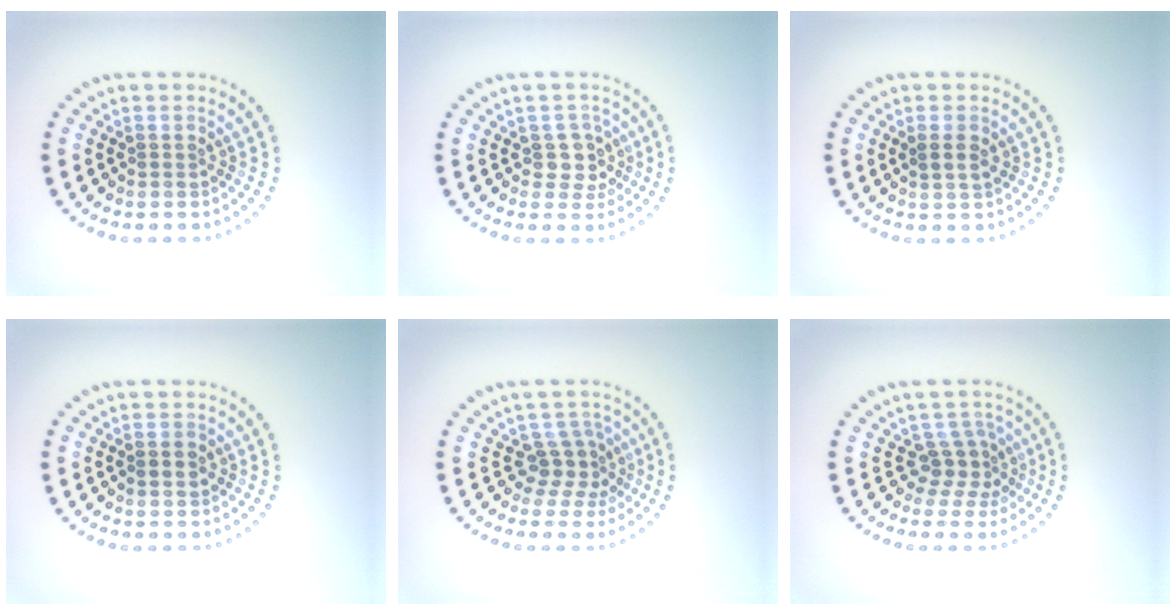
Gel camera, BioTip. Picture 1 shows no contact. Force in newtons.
{"total": 2.4, "press": 2.0, "slide": 1.3}
{"total": 1.5, "press": 1.3, "slide": 0.7}
{"total": 1.2, "press": 1.2, "slide": 0.2}
{"total": 2.7, "press": 1.9, "slide": 1.9}
{"total": 2.7, "press": 1.9, "slide": 1.9}